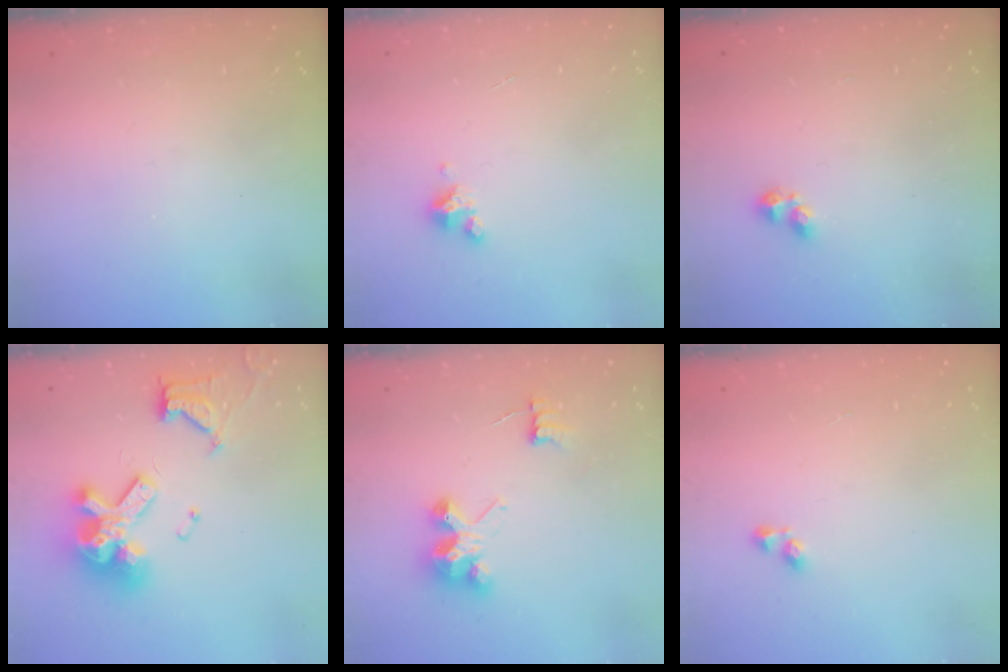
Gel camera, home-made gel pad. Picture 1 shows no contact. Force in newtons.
{"total": 3.1, "press": 3.1, "slide": 0.4}
{"total": 1.8, "press": 1.7, "slide": 0.5}
{"total": 15.7, "press": 15.6, "slide": 1.7}
{"total": 6.8, "press": 6.8, "slide": 0.2}
{"total": 2.4, "press": 2.3, "slide": 0.6}